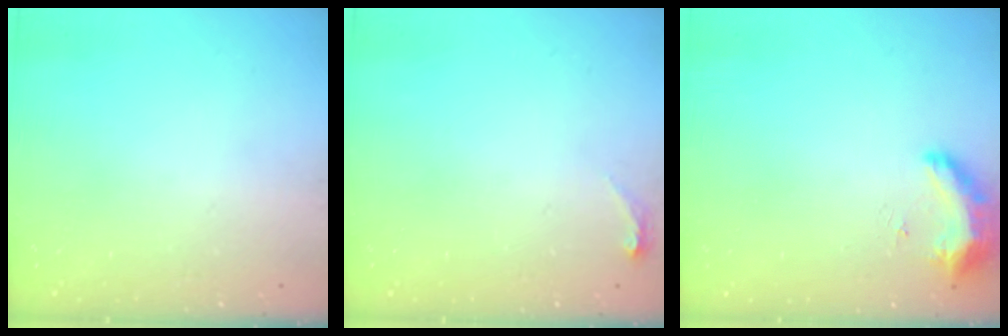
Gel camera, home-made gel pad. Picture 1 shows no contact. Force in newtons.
{"total": 3.7, "press": 3.4, "slide": 1.5}
{"total": 8.4, "press": 8.3, "slide": 1.3}